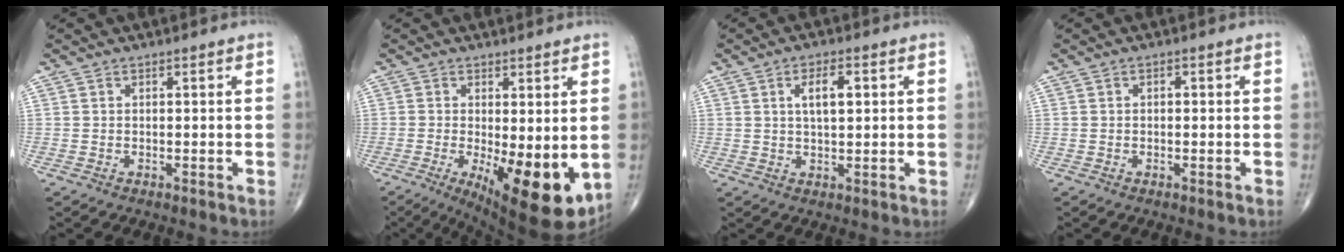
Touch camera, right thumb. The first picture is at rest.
{"total": 14.1, "force": [-2.8, 5.0, 12.9], "torque": [-0.184, -0.031, -0.025]}
{"total": 5.2, "force": [1.5, 2.1, 4.5], "torque": [-0.073, -0.001, 0.025]}
{"total": 0.6, "force": [0.1, 0.3, 0.4], "torque": [-0.008, 0.004, 0.001]}